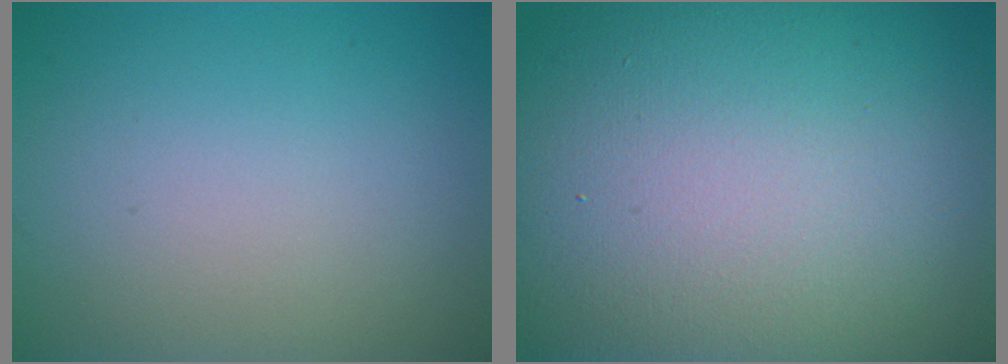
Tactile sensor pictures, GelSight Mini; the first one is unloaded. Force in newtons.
{"total": 21.6, "press": 21.6, "slide": 0.7}